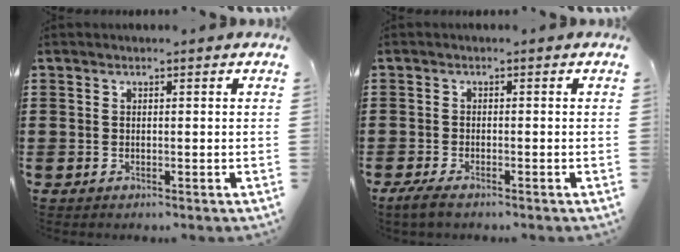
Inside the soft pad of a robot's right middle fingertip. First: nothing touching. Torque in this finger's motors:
{"motor_torque": [0.53, -0.44, 0.32, 0.10]}